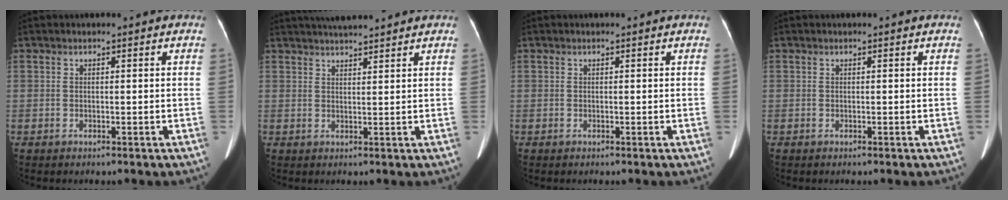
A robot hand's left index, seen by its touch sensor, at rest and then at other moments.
{"total": 6.3, "force": [5.8, -0.1, 2.3], "torque": [-0.040, 0.027, 0.090]}
{"total": 0.0}
{"total": 0.0}